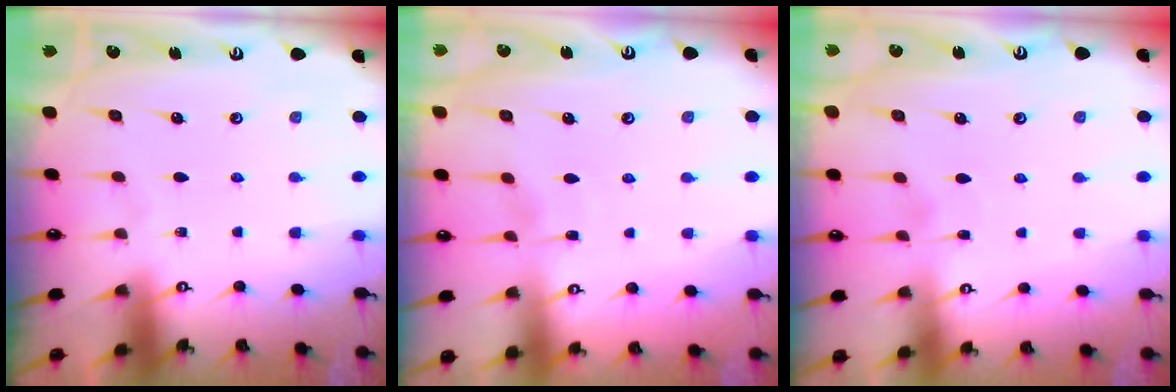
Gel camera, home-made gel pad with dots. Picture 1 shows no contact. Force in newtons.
{"total": 2.8, "press": 2.7, "slide": 0.5}
{"total": 2.4, "press": 2.4, "slide": 0.4}